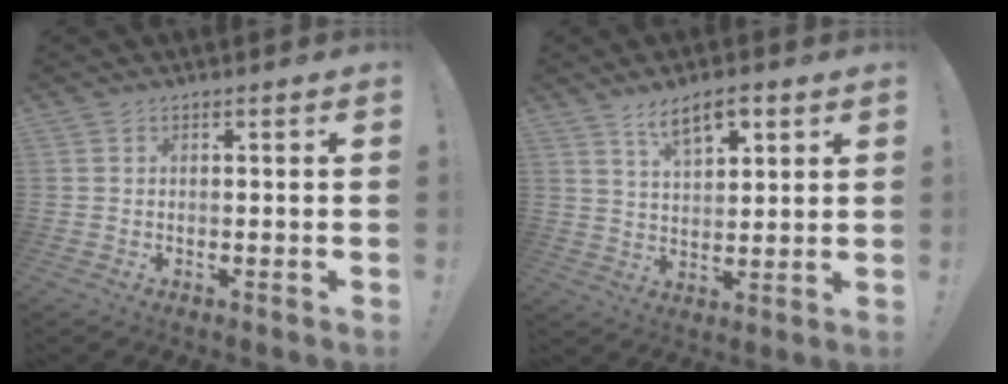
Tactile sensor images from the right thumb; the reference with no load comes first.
{"total": 8.9, "force": [5.6, 3.9, 5.7], "torque": [-0.083, -0.022, 0.099]}